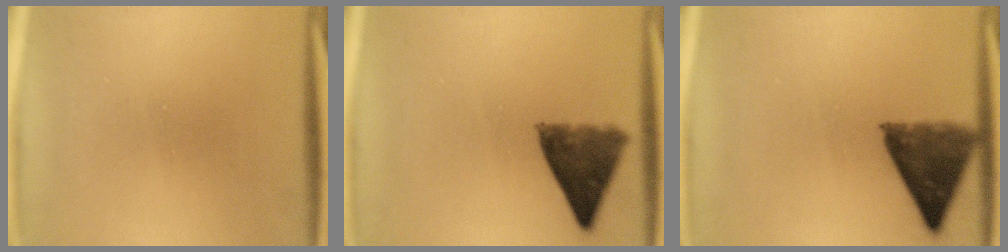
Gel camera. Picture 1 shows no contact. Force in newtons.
{"total": 8.1}
{"total": 8.2}